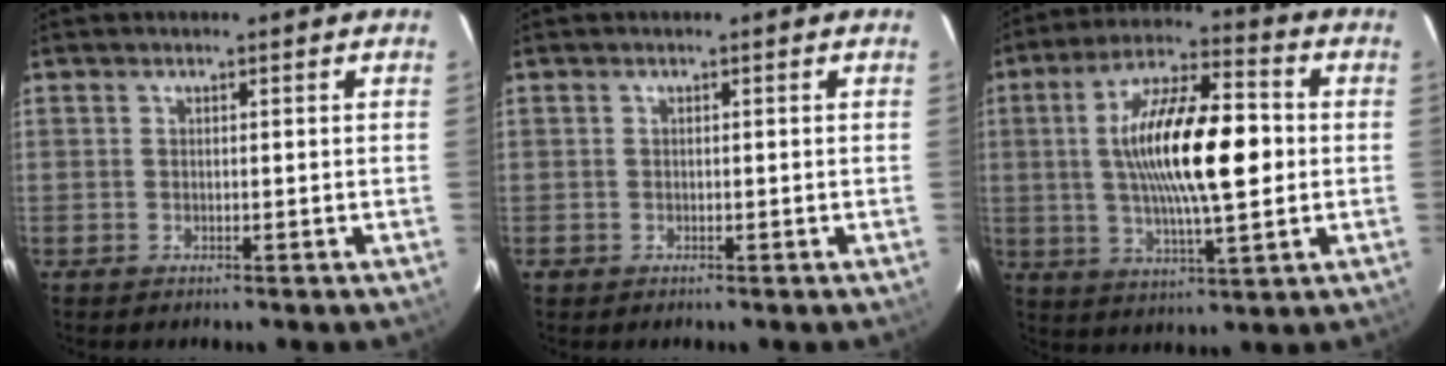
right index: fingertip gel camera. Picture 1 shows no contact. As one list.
[{"total": 1.1, "force": [-0.3, 1.0, 0.1], "torque": [-0.001, 0.003, -0.004]}, {"total": 17.9, "force": [0.8, 5.2, 17.1], "torque": [-0.309, 0.015, 0.012]}]